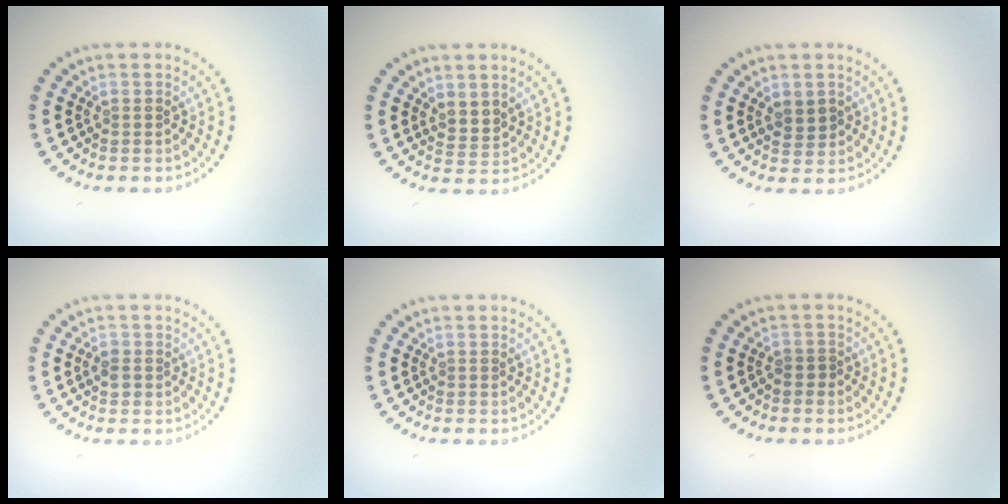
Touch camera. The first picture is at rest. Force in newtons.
{"total": 1.7, "press": 1.3, "slide": 1.0}
{"total": 1.3, "press": 1.2, "slide": 0.6}
{"total": 1.2, "press": 1.2, "slide": 0.4}
{"total": 0.0}
{"total": 0.7, "press": 0.4, "slide": 0.6}